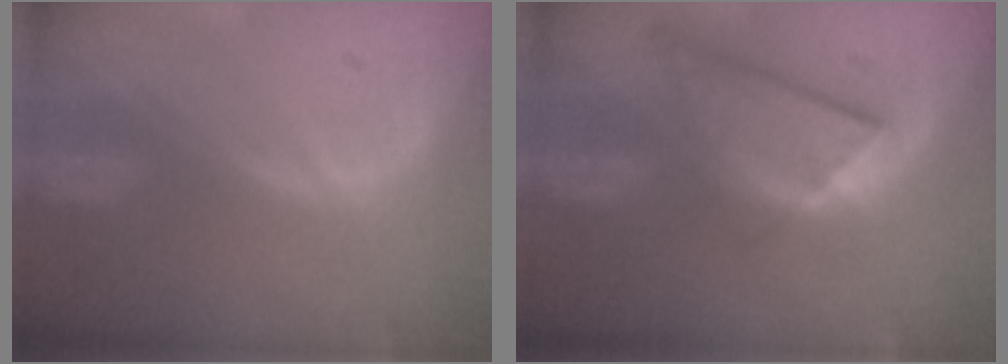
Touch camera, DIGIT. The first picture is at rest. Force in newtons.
{"total": 8.9, "press": 7.8, "slide": 4.5}